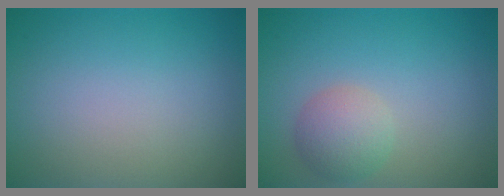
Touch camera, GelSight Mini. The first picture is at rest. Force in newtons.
{"total": 3.0, "press": 3.0, "slide": 0.1}